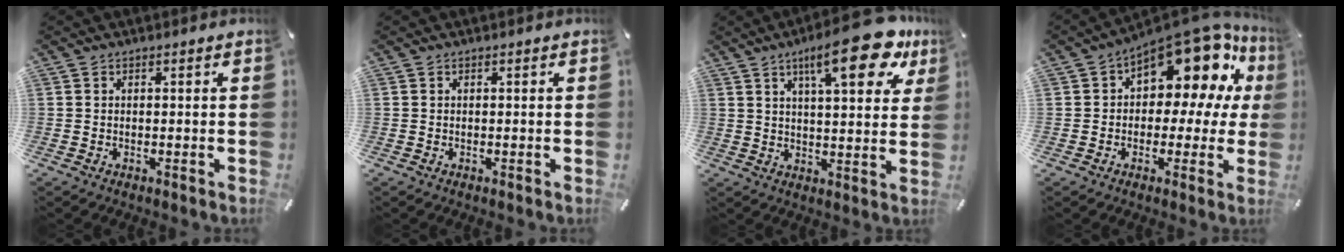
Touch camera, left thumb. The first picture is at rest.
{"total": 0.0}
{"total": 18.4, "force": [10.1, 5.7, 14.3], "torque": [-0.211, -0.041, 0.154]}
{"total": 16.5, "force": [9.0, 8.8, 10.7], "torque": [-0.148, -0.075, 0.150]}